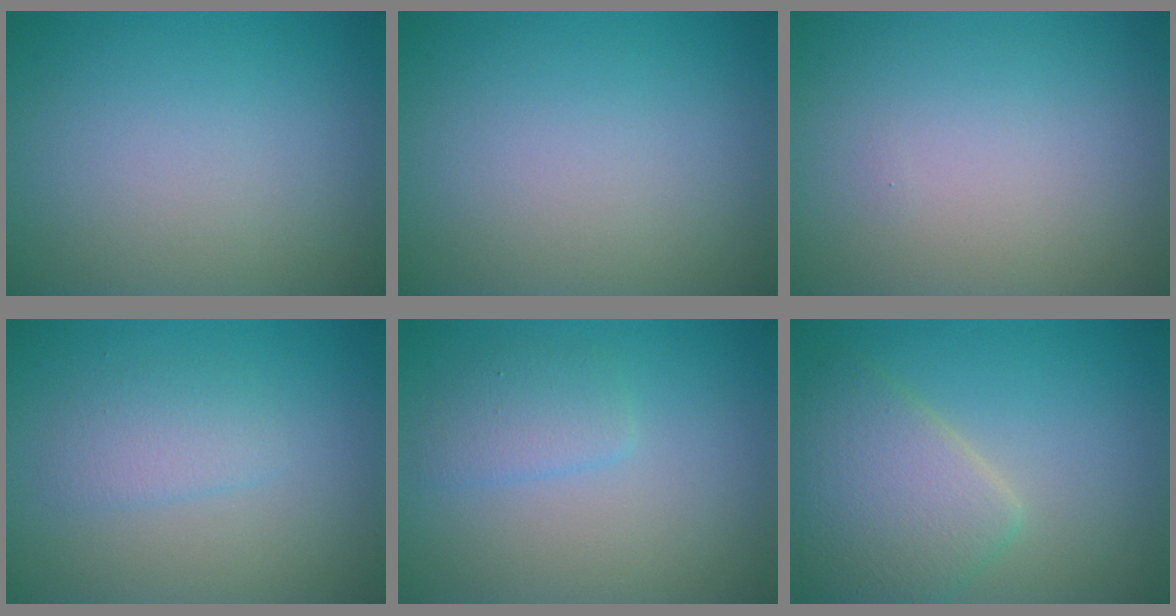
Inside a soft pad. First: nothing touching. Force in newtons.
{"total": 0.0}
{"total": 0.0}
{"total": 2.0, "press": 2.0, "slide": 0.1}
{"total": 1.9, "press": 1.9, "slide": 0.1}
{"total": 6.2, "press": 6.2, "slide": 0.1}